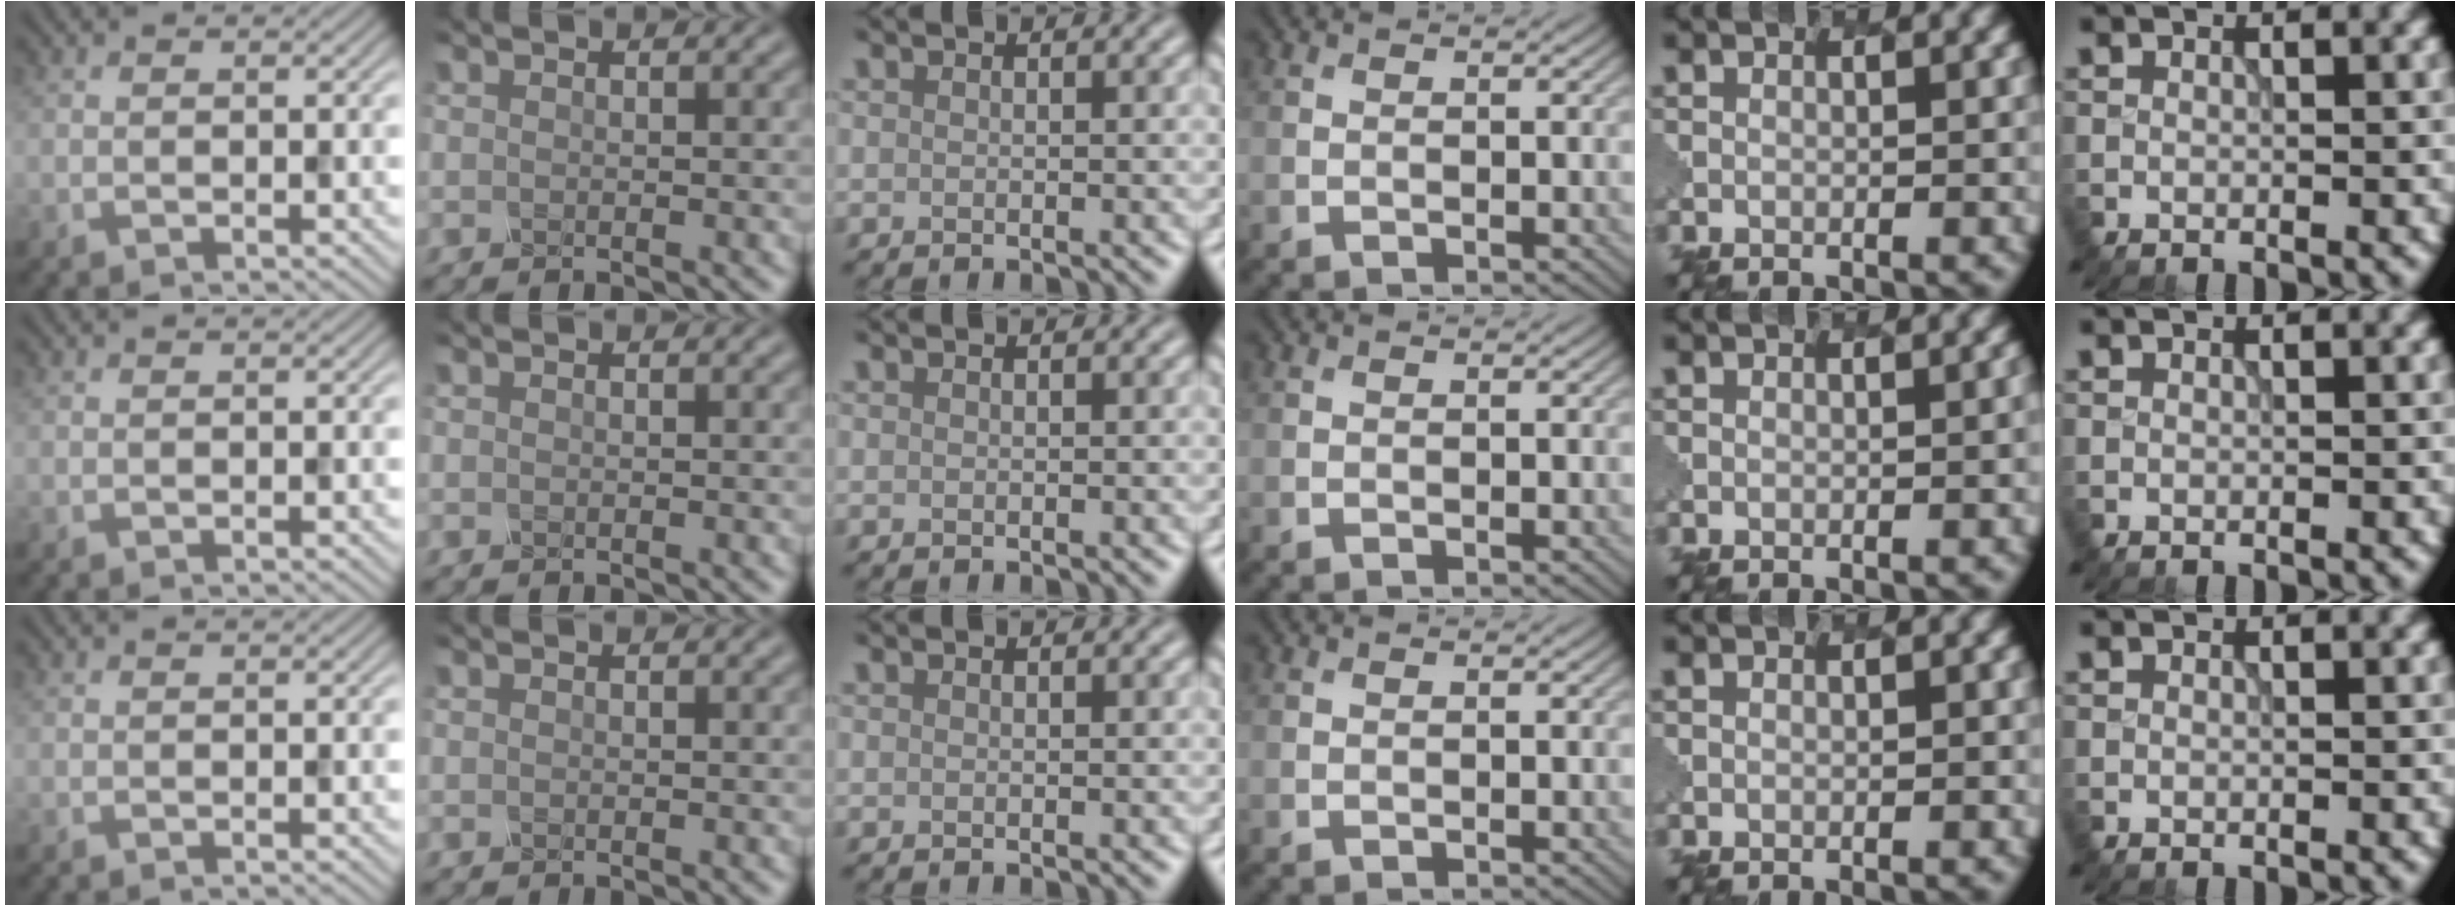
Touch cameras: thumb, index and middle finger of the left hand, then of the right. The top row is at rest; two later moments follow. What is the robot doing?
{"motion": "dispense", "object": "spray bottle"}